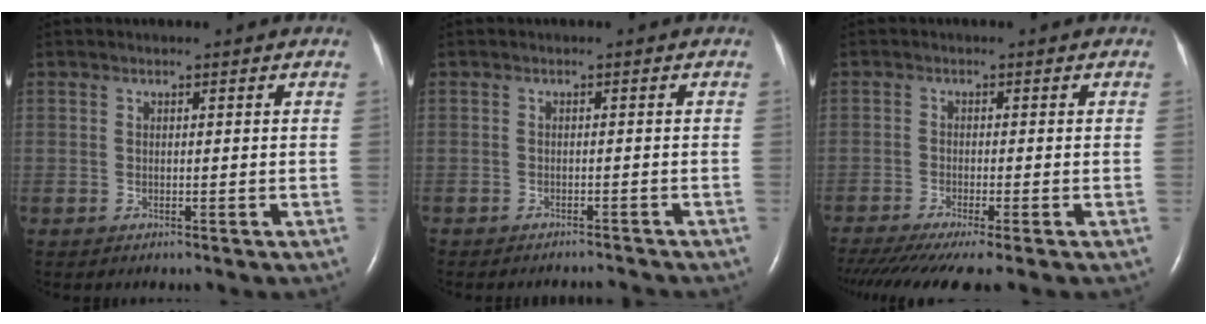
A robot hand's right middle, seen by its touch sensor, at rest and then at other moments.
{"total": 2.8, "force": [-2.8, 0.1, 0.1], "torque": [0.002, -0.008, -0.039]}
{"total": 10.3, "force": [-8.1, 0.7, 6.4], "torque": [-0.102, -0.021, -0.132]}